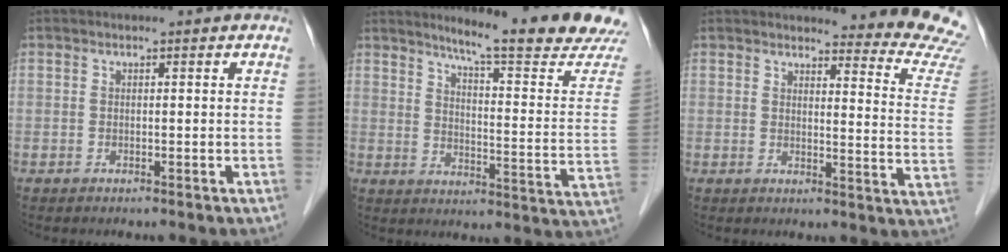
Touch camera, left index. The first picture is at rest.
{"total": 18.3, "force": [16.4, -1.1, 8.1], "torque": [-0.115, -0.091, 0.198]}
{"total": 15.3, "force": [15.2, -0.1, 1.9], "torque": [0.005, -0.142, 0.135]}